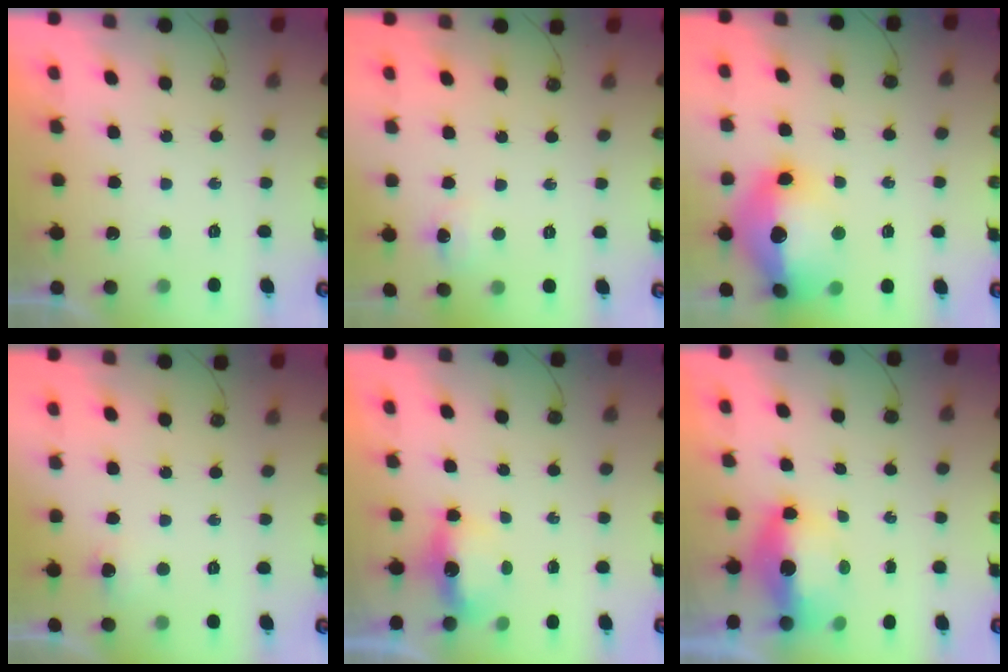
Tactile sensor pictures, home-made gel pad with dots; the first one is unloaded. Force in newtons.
{"total": 5.7, "press": 5.6, "slide": 0.8}
{"total": 25.2, "press": 21.8, "slide": 12.7}
{"total": 4.9, "press": 4.6, "slide": 1.4}
{"total": 4.6, "press": 4.6, "slide": 0.5}
{"total": 7.4, "press": 7.3, "slide": 1.2}